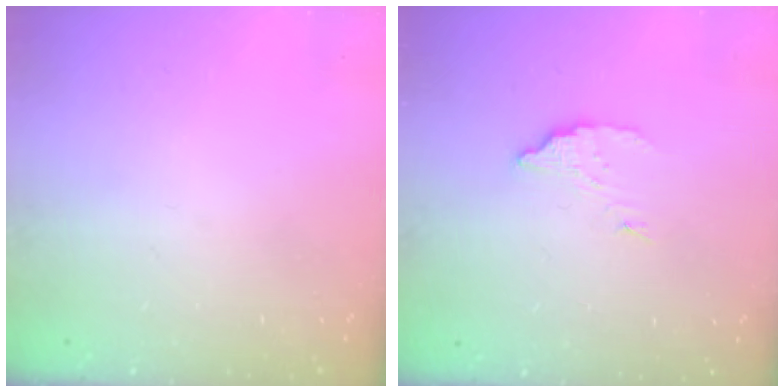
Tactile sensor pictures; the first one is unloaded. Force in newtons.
{"total": 2.8, "press": 2.8, "slide": 0.2}